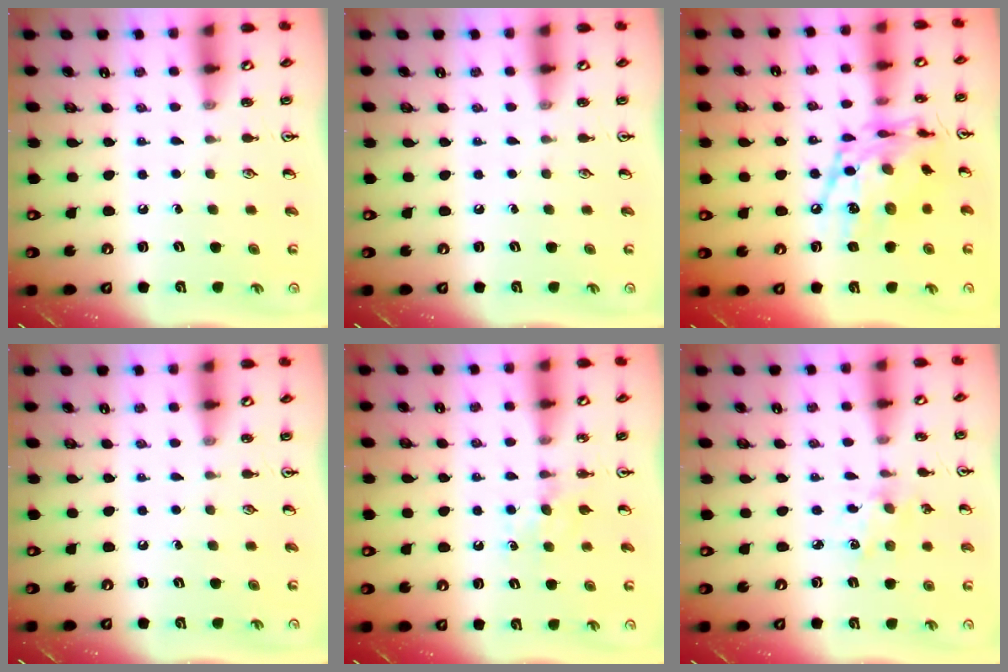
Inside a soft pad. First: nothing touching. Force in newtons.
{"total": 0.0}
{"total": 17.6, "press": 17.5, "slide": 1.4}
{"total": 0.0}
{"total": 4.2, "press": 4.1, "slide": 0.6}
{"total": 2.5, "press": 2.4, "slide": 0.4}